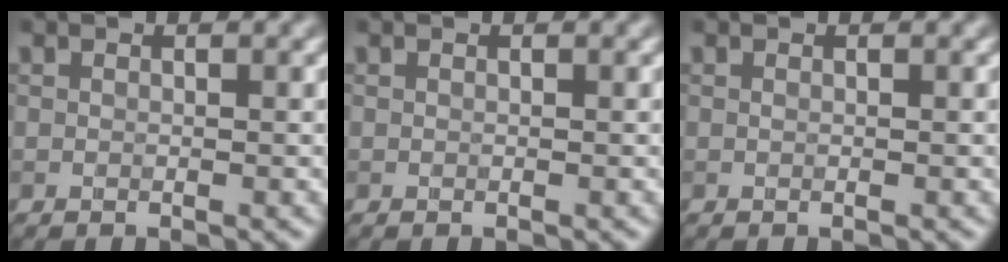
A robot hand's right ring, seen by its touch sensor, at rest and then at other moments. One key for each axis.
{"total": 0.0}
{"total": 0.0}